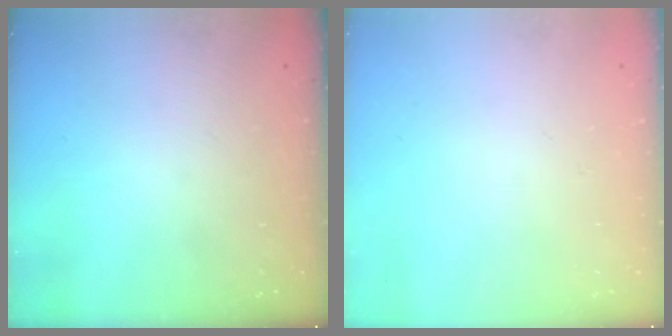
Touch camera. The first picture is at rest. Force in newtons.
{"total": 0.0}